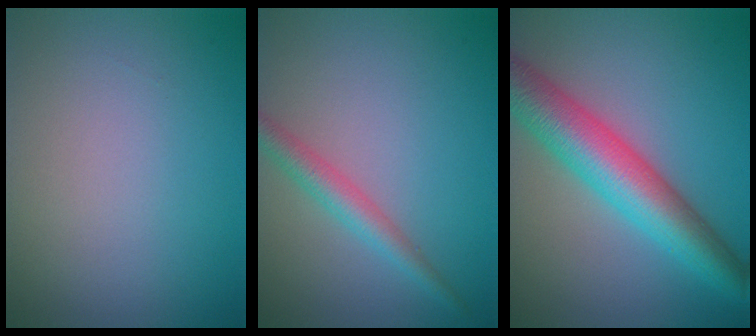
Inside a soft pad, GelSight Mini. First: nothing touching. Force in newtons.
{"total": 2.6, "press": 2.6, "slide": 0.0}
{"total": 8.0, "press": 8.0, "slide": 0.2}